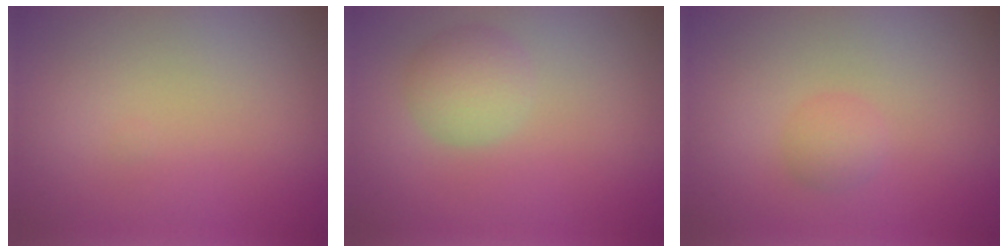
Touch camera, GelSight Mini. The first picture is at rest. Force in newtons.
{"total": 2.7, "press": 2.7, "slide": 0.2}
{"total": 1.3, "press": 1.3, "slide": 0.0}